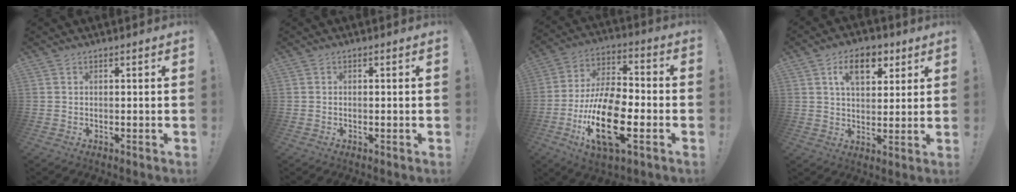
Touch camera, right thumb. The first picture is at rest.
{"total": 0.0}
{"total": 20.8, "force": [-7.3, 9.4, 17.1], "torque": [-0.322, 0.030, -0.116]}
{"total": 10.7, "force": [5.0, 6.3, 7.0], "torque": [-0.098, -0.008, 0.087]}